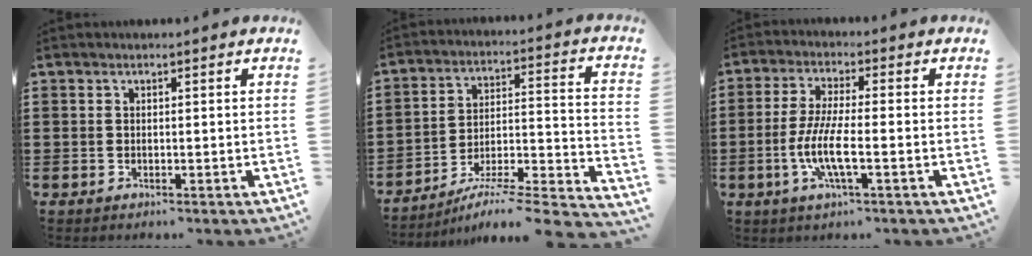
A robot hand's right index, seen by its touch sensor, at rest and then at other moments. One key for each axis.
{"total": 5.4, "fx": -4.3, "fy": -0.2, "fz": 3.2, "tx": -0.056, "ty": -0.020, "tz": -0.088}
{"total": 7.4, "fx": -2.3, "fy": 1.3, "fz": 6.9, "tx": -0.153, "ty": -0.015, "tz": -0.050}